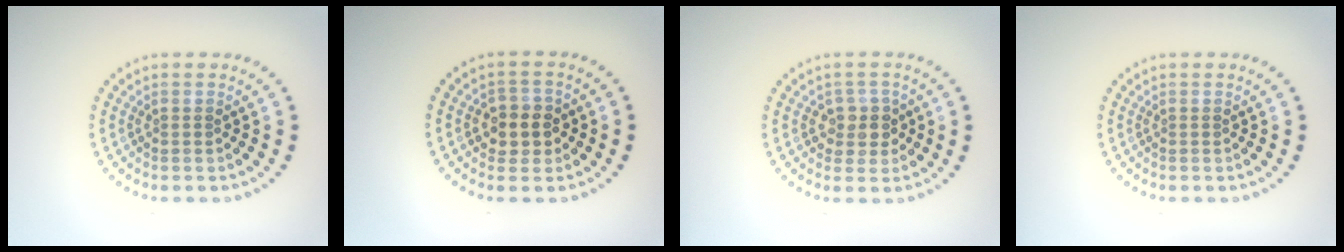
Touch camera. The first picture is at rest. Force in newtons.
{"total": 2.9, "press": 2.8, "slide": 0.7}
{"total": 2.2, "press": 2.1, "slide": 0.8}
{"total": 0.0}